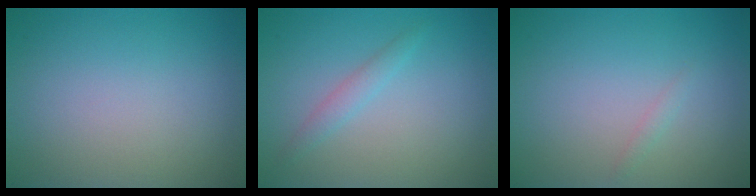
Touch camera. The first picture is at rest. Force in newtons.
{"total": 1.1, "press": 1.1, "slide": 0.1}
{"total": 0.7, "press": 0.7, "slide": 0.0}